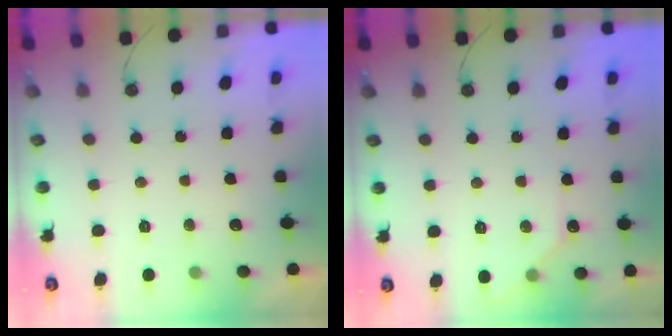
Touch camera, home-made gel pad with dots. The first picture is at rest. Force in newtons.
{"total": 4.5, "press": 4.4, "slide": 0.6}